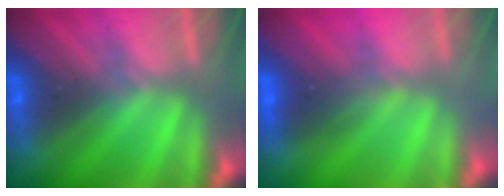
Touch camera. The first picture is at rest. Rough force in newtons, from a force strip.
{"total": 1.6}